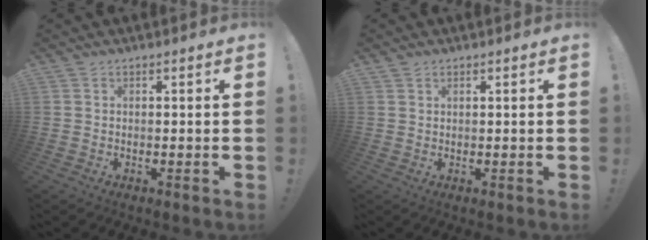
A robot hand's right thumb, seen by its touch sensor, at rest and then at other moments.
{"total": 0.8, "force": [0.7, 0.4, 0.2], "torque": [-0.003, -0.001, 0.013]}